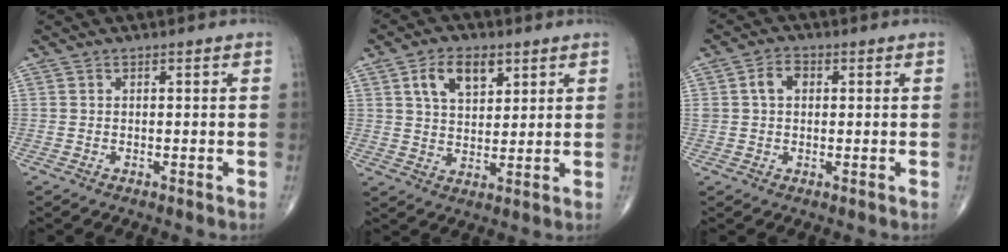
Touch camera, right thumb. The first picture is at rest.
{"total": 8.4, "force": [3.9, 5.0, 5.6], "torque": [-0.078, -0.015, 0.070]}
{"total": 4.0, "force": [0.8, 2.9, 2.7], "torque": [-0.047, 0.013, 0.014]}